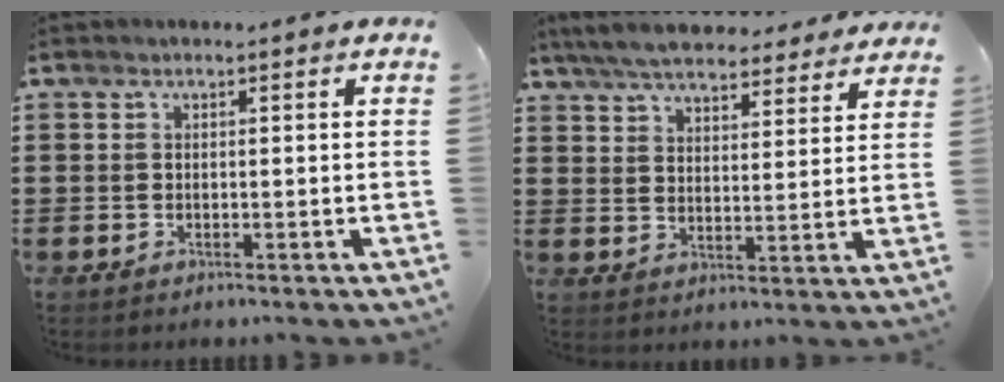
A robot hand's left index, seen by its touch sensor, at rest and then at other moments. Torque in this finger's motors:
{"motor_torque": [2.14, 0.00, 1.03, 0.21]}